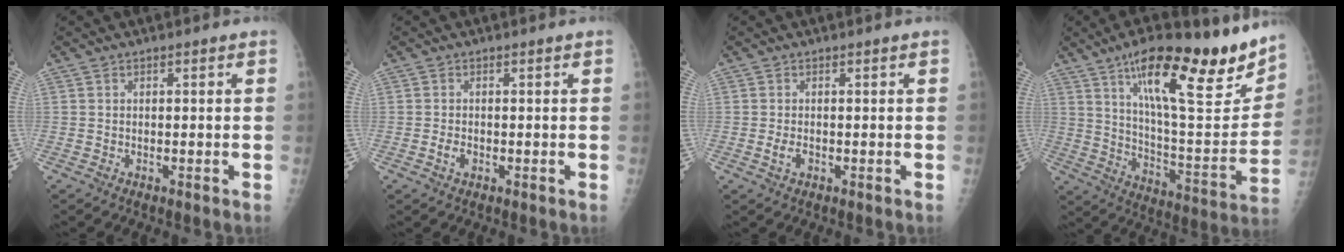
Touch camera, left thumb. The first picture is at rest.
{"total": 1.6, "force": [-0.4, 1.0, 1.1], "torque": [-0.020, 0.001, -0.007]}
{"total": 1.8, "force": [-0.4, 1.1, 1.4], "torque": [-0.027, 0.000, -0.005]}
{"total": 24.7, "force": [16.5, 6.2, 17.3], "torque": [-0.226, -0.071, 0.269]}